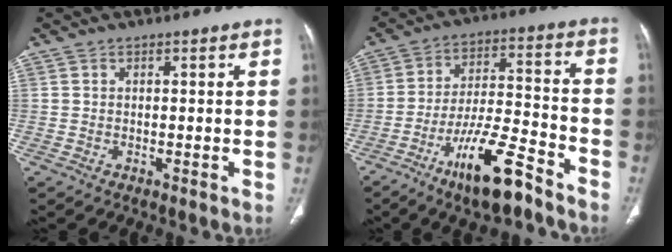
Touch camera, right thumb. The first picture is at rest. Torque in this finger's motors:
{"motor_torque": [2.80, 0.73, 1.46, -1.31, 0.40]}